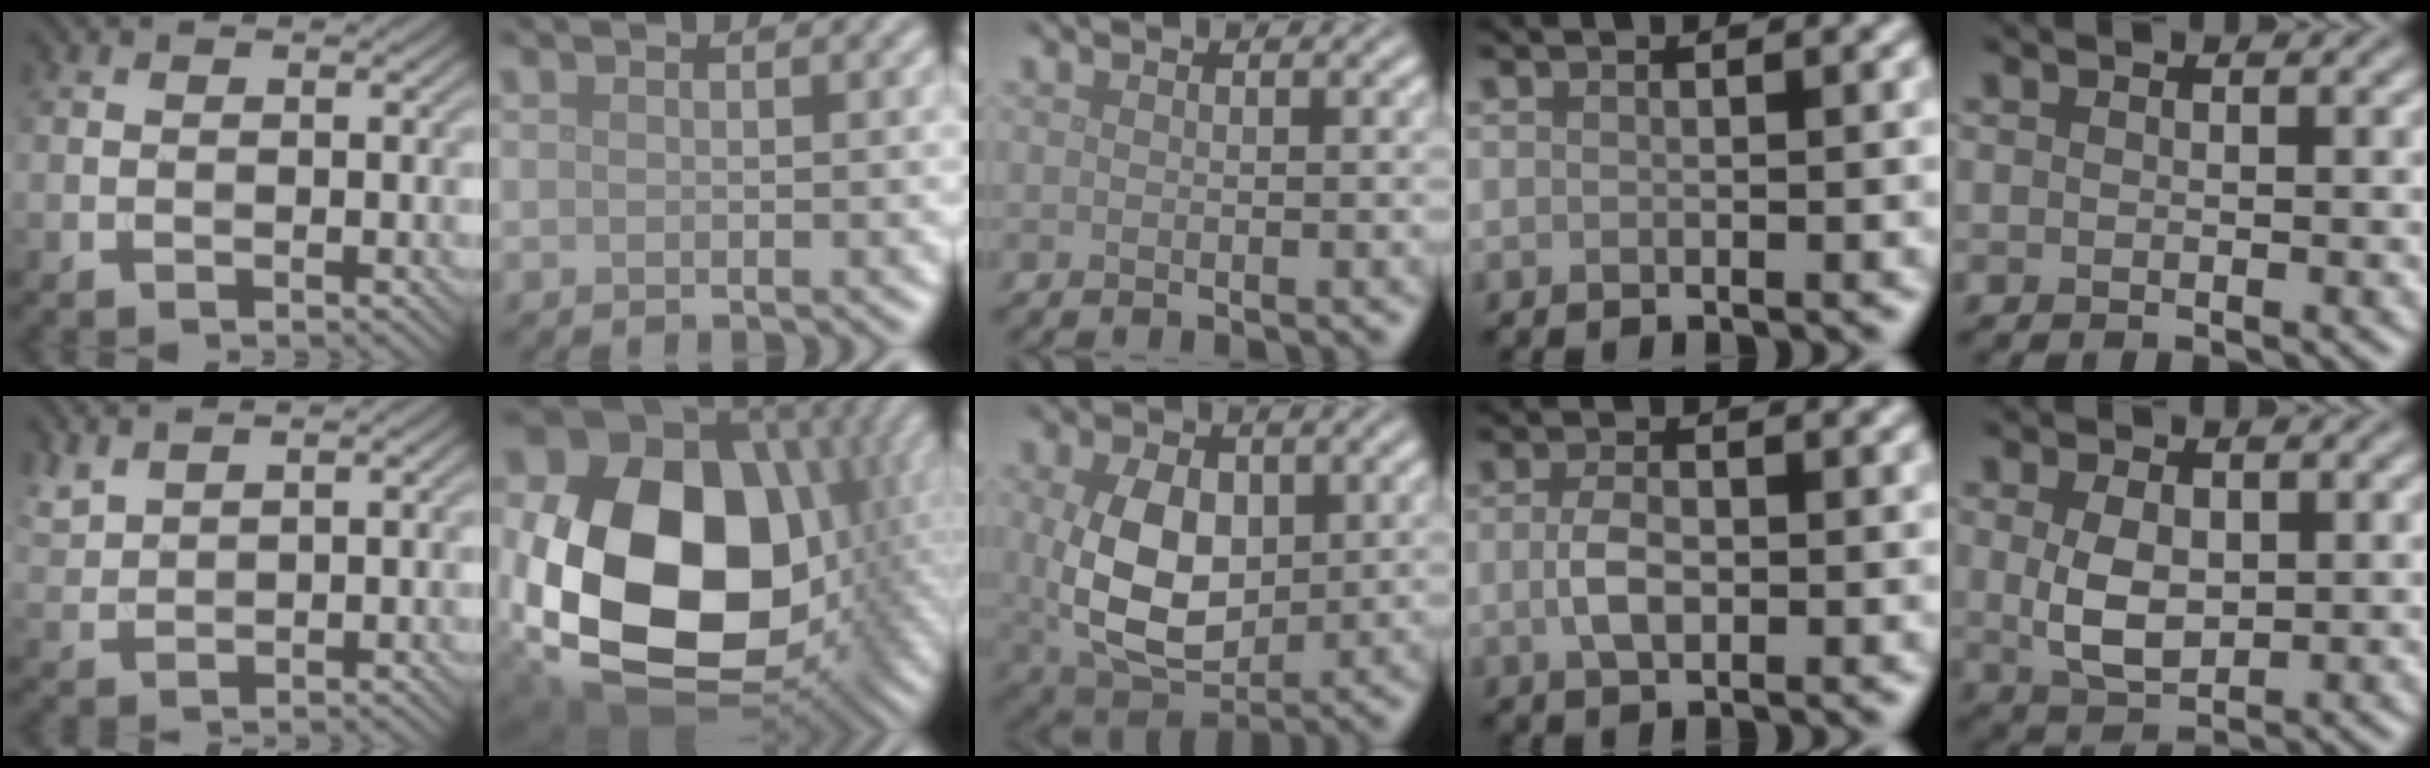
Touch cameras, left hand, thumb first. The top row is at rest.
{"thumb": {"total": 3.0, "force": [2.6, 0.6, 1.2], "torque": [-0.038, 0.007, 0.062]}, "index": {"total": 22.7, "force": [0.0, 17.0, 15.1], "torque": [-0.331, -0.045, 0.029]}, "middle": {"total": 8.6, "force": [0.5, 5.7, 6.4], "torque": [-0.147, -0.016, 0.022]}, "ring": {"total": 2.6, "force": [-0.3, 1.4, 2.1], "torque": [-0.046, -0.001, -0.008]}, "little": {"total": 3.9, "force": [0.4, 2.4, 3.1], "torque": [-0.070, -0.002, 0.014]}}